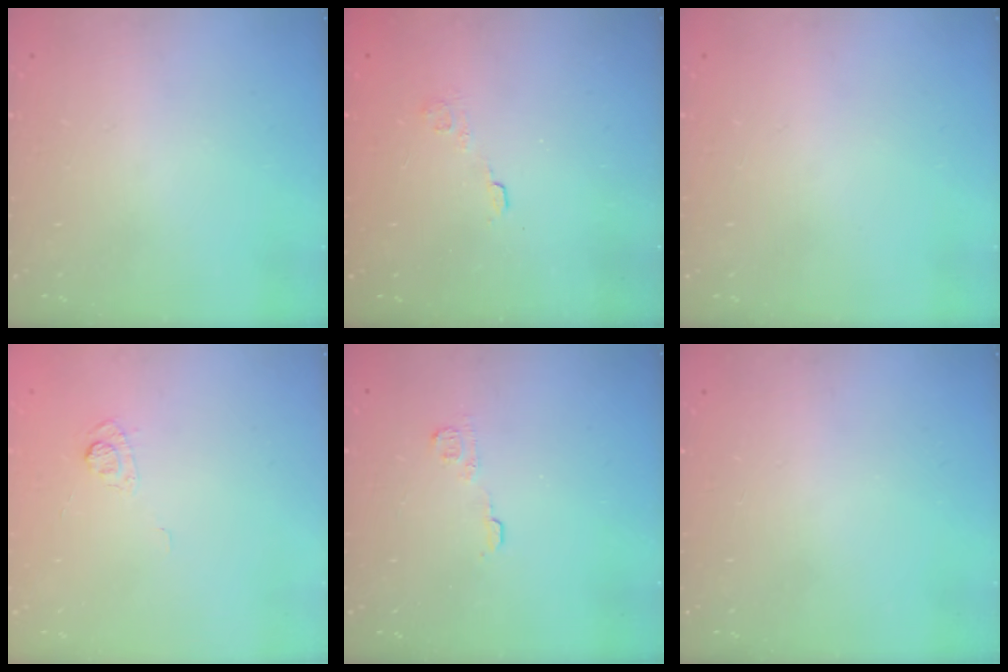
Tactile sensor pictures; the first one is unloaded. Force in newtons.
{"total": 2.4, "press": 2.1, "slide": 1.3}
{"total": 0.0}
{"total": 3.8, "press": 3.5, "slide": 1.5}
{"total": 5.7, "press": 5.7, "slide": 0.7}
{"total": 0.0}